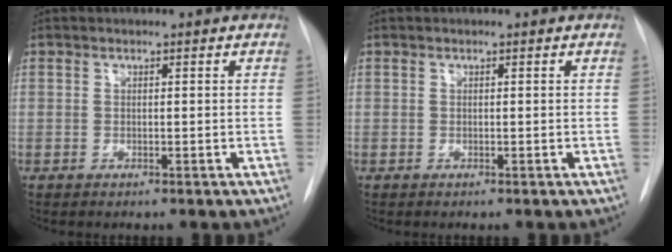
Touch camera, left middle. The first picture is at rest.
{"total": 0.0}